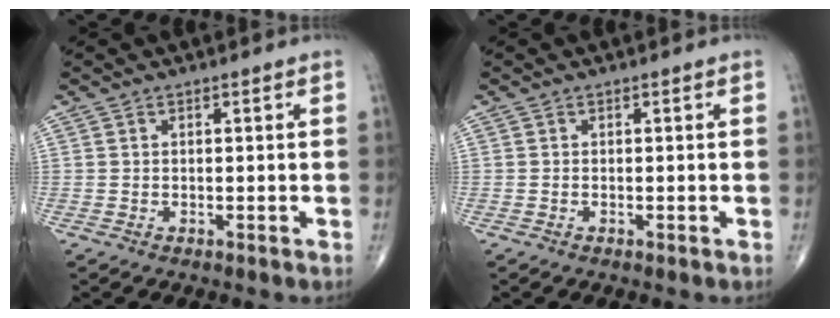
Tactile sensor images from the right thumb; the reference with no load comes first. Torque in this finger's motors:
{"motor_torque": [-0.13, -0.11, -0.32, -0.20, -0.02]}